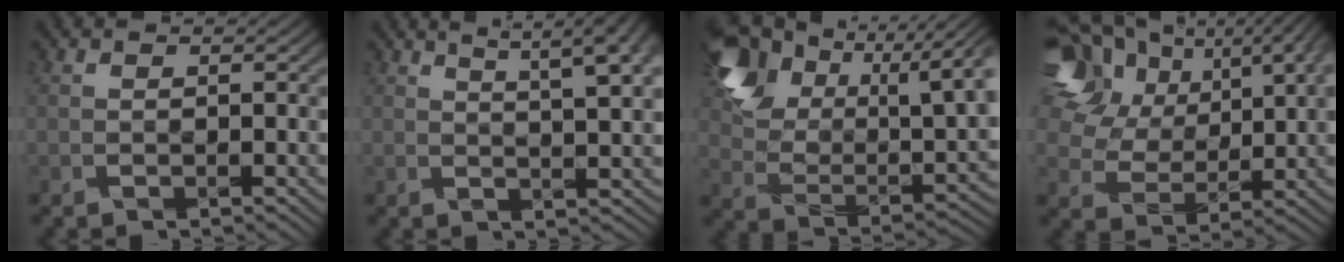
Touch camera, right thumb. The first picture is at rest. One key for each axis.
{"total": 11.1, "fx": 6.3, "fy": 3.5, "fz": 8.5, "tx": -0.104, "ty": 0.034, "tz": 0.069}
{"total": 15.5, "fx": 8.8, "fy": 8.0, "fz": 9.8, "tx": -0.217, "ty": 0.035, "tz": 0.161}
{"total": 20.4, "fx": 9.8, "fy": 12.7, "fz": 12.6, "tx": -0.309, "ty": 0.067, "tz": 0.183}